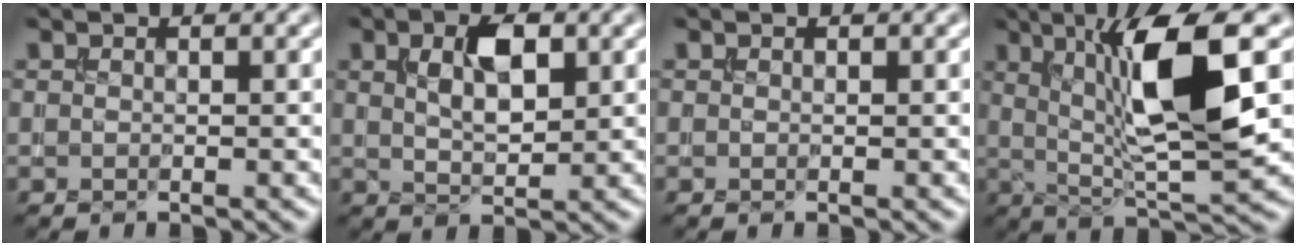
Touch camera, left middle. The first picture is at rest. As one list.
[{"total": 4.3, "force": [1.4, 2.0, 3.5], "torque": [-0.069, 0.002, 0.027]}, {"total": 0.0}, {"total": 9.9, "force": [2.3, 2.2, 9.4], "torque": [-0.157, -0.007, 0.045]}]